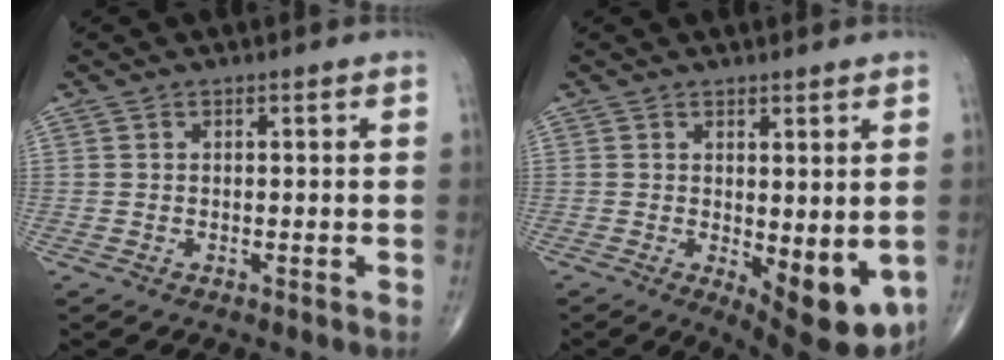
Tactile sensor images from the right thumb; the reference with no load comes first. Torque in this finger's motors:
{"motor_torque": [-0.33, 0.49, 0.13, -0.11, 0.06]}